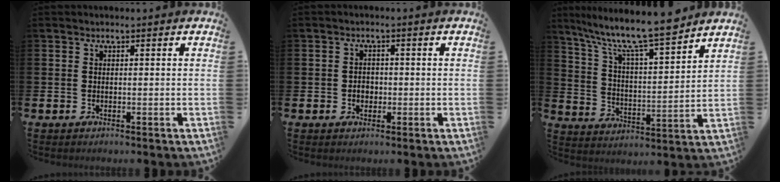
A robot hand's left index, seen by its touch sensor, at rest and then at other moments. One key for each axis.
{"total": 1.9, "fx": -0.4, "fy": 1.6, "fz": 1.0, "tx": -0.011, "ty": 0.004, "tz": -0.012}
{"total": 10.6, "fx": 9.4, "fy": 1.2, "fz": 4.8, "tx": -0.116, "ty": -0.065, "tz": 0.160}